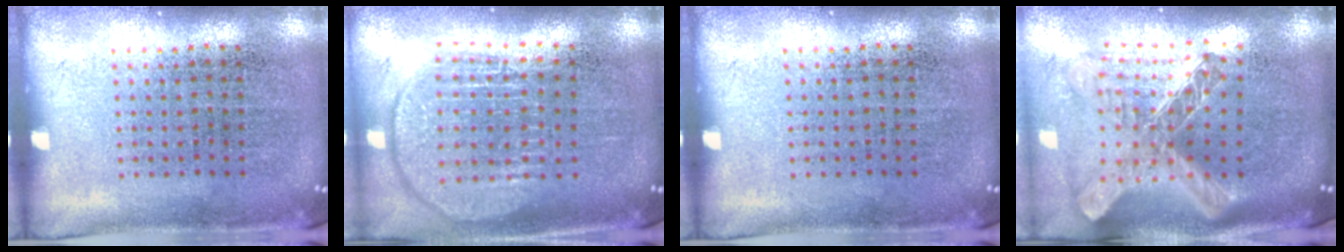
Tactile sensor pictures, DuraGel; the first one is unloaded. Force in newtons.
{"total": 1.9, "press": 1.6, "slide": 1.0}
{"total": 0.0}
{"total": 2.8, "press": 2.0, "slide": 1.9}